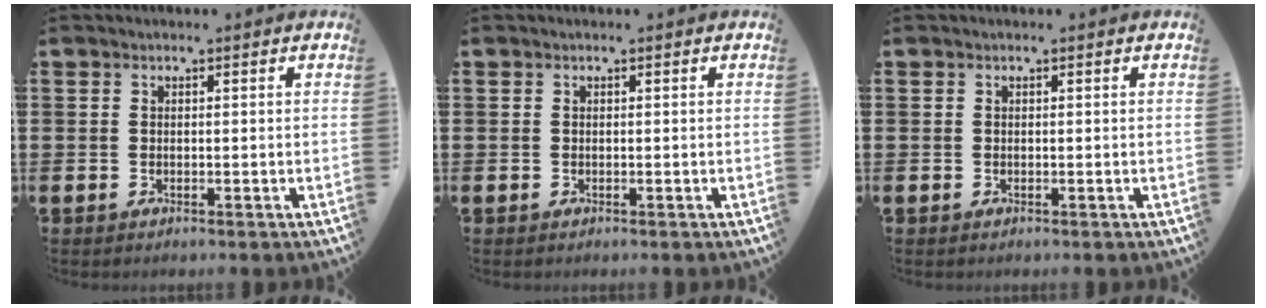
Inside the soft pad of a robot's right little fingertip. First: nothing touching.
{"total": 0.0}
{"total": 0.0}